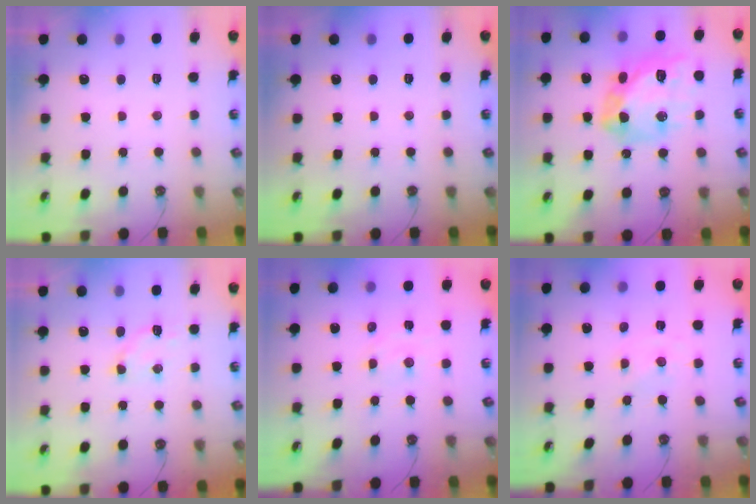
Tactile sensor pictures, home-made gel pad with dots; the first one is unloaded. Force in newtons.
{"total": 0.0}
{"total": 19.8, "press": 19.7, "slide": 2.1}
{"total": 5.5, "press": 5.4, "slide": 1.3}
{"total": 2.6, "press": 2.6, "slide": 0.3}
{"total": 0.0}